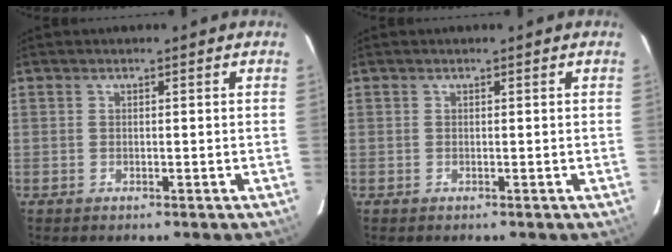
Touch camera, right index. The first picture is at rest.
{"total": 0.0}